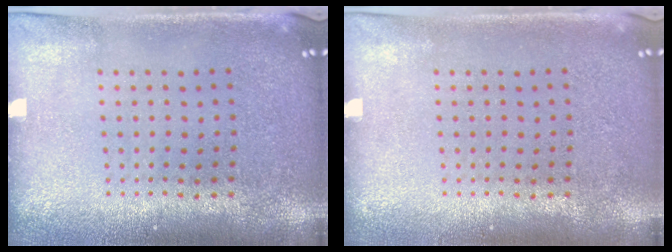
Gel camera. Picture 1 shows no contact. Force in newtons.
{"total": 0.0}